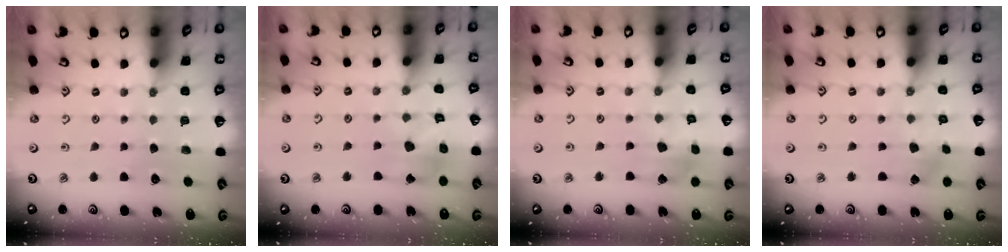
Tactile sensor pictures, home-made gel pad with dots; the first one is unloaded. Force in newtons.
{"total": 8.7, "press": 8.6, "slide": 0.9}
{"total": 5.6, "press": 5.6, "slide": 0.6}
{"total": 2.7, "press": 2.6, "slide": 0.6}